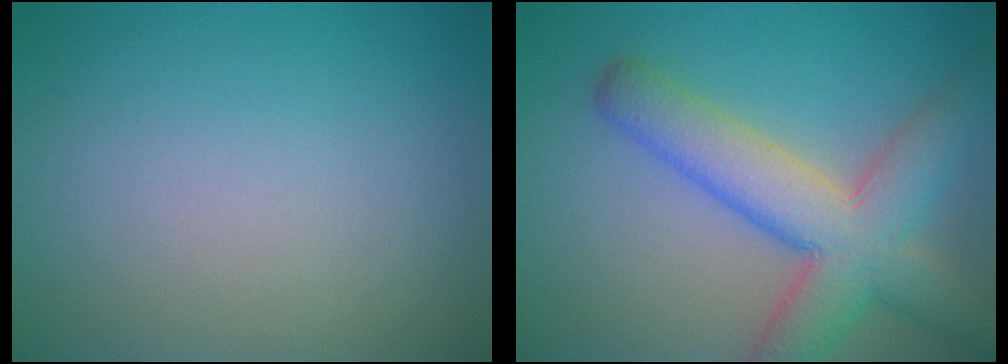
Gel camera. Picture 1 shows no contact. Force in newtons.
{"total": 7.8, "press": 7.8, "slide": 0.3}